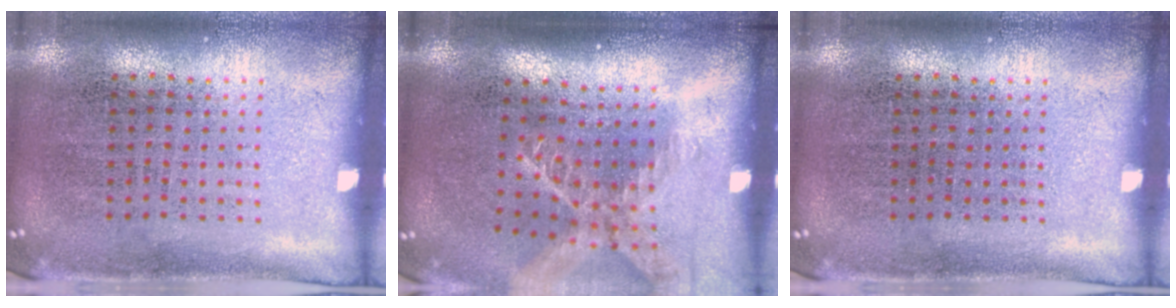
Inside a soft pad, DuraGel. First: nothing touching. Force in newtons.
{"total": 1.7, "press": 1.3, "slide": 1.1}
{"total": 0.0}